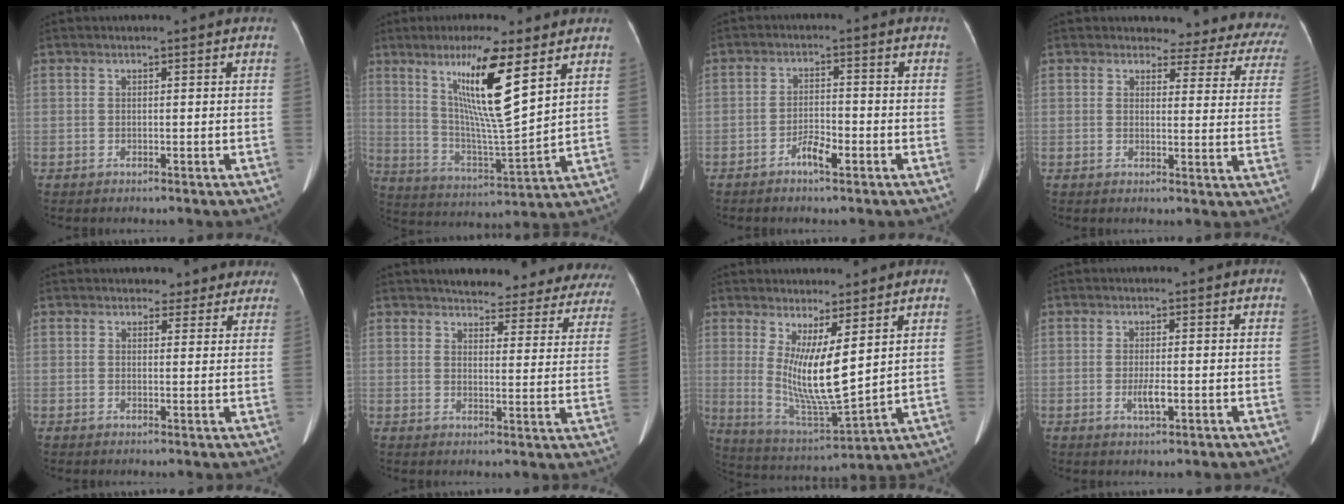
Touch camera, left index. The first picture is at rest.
{"total": 14.1, "force": [6.9, 0.6, 12.3], "torque": [-0.234, -0.013, 0.124]}
{"total": 3.5, "force": [-2.2, 0.9, 2.6], "torque": [-0.047, 0.004, -0.040]}
{"total": 13.5, "force": [12.3, 4.5, 3.3], "torque": [-0.002, -0.055, 0.096]}
{"total": 4.4, "force": [3.7, 2.4, 0.1], "torque": [0.019, 0.000, 0.026]}
{"total": 21.7, "force": [19.8, 5.9, 6.5], "torque": [-0.060, -0.049, 0.208]}
{"total": 10.1, "force": [2.9, 1.0, 9.6], "torque": [-0.190, -0.037, 0.063]}
{"total": 2.7, "force": [-0.8, 0.6, 2.5], "torque": [-0.050, -0.001, -0.011]}